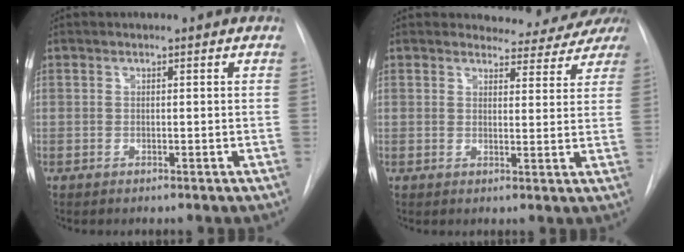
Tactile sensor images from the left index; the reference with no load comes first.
{"total": 7.3, "force": [7.0, 1.9, 0.2], "torque": [0.015, -0.012, 0.063]}